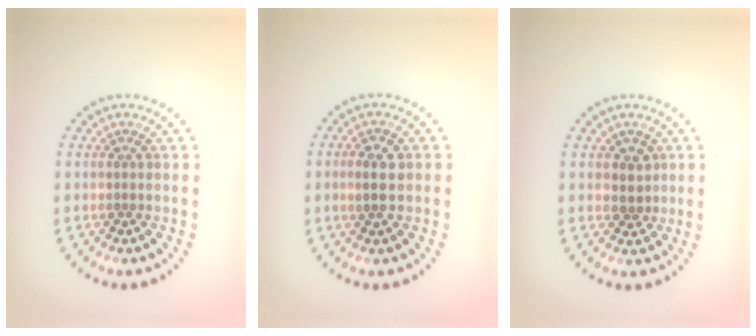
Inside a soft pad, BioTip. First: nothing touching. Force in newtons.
{"total": 2.5, "press": 2.5, "slide": 0.1}
{"total": 1.8, "press": 1.4, "slide": 1.1}